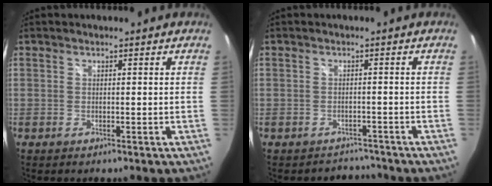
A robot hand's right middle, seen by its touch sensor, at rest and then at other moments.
{"total": 3.0, "force": [-2.8, 0.9, -0.7], "torque": [0.013, 0.014, -0.044]}